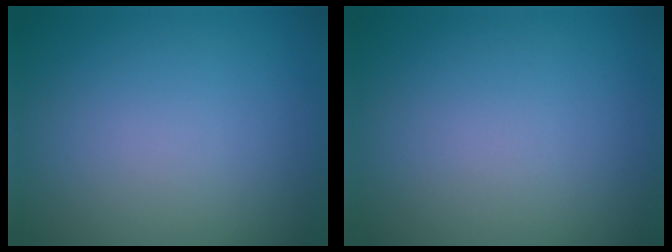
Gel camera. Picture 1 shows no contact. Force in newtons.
{"total": 0.0}